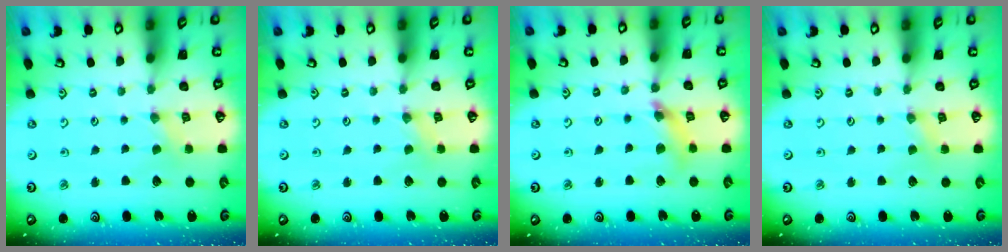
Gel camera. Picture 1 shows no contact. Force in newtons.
{"total": 0.0}
{"total": 9.4, "press": 9.4, "slide": 1.2}
{"total": 1.3, "press": 1.2, "slide": 0.2}